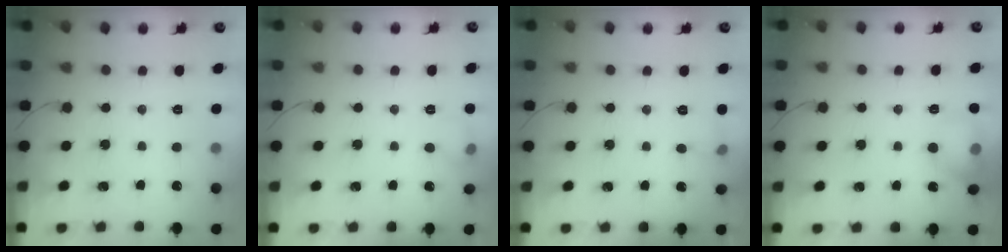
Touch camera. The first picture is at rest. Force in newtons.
{"total": 5.9, "press": 5.6, "slide": 1.9}
{"total": 4.6, "press": 4.4, "slide": 1.4}
{"total": 10.4, "press": 10.3, "slide": 1.4}